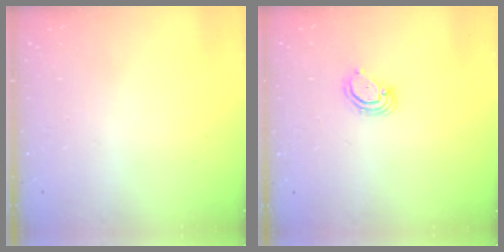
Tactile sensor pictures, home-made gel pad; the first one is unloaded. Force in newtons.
{"total": 3.8, "press": 3.8, "slide": 0.3}